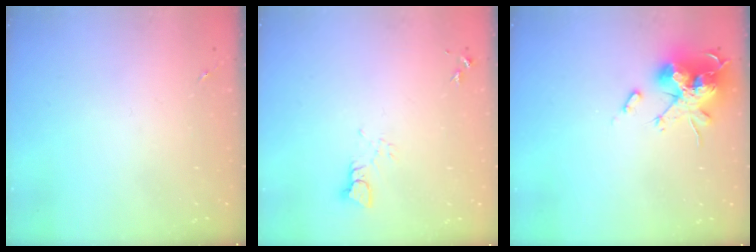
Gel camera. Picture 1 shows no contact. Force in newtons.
{"total": 3.3, "press": 3.3, "slide": 0.0}
{"total": 18.5, "press": 18.5, "slide": 0.1}